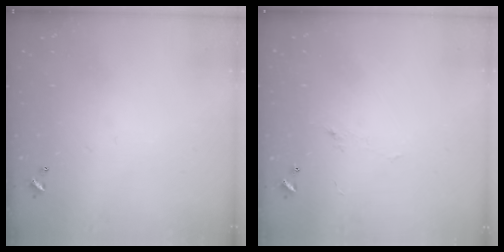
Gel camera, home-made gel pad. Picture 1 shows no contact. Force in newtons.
{"total": 1.2, "press": 0.8, "slide": 0.8}